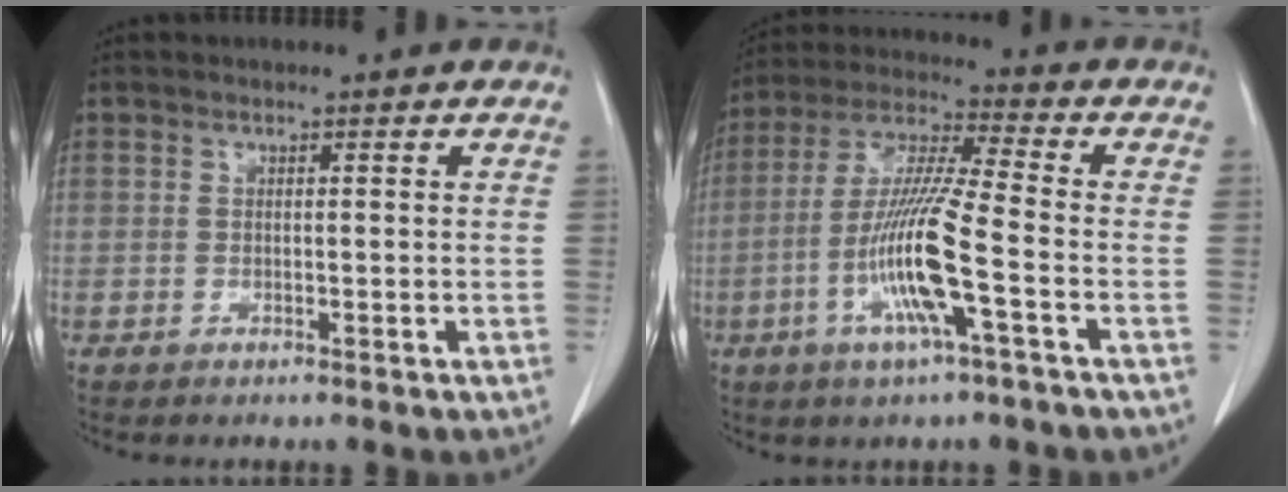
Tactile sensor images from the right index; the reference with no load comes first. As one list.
[{"total": 12.8, "force": [-3.9, 0.1, 12.2], "torque": [-0.250, -0.005, -0.082]}]